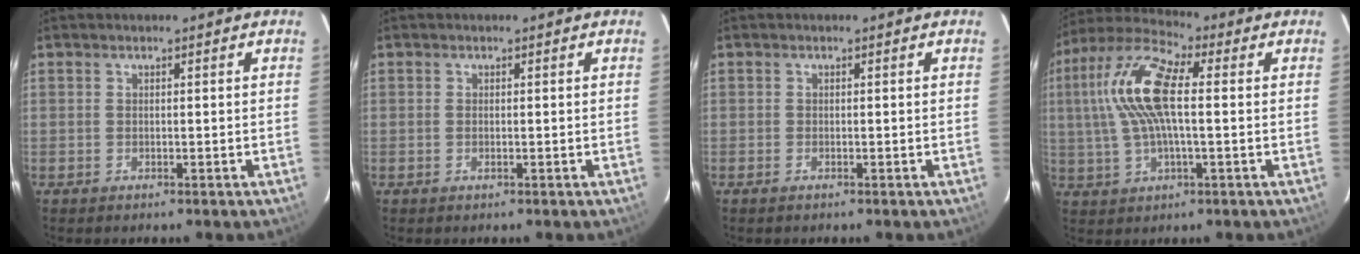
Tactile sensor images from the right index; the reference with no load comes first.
{"total": 0.5, "force": [-0.1, 0.2, 0.4], "torque": [-0.009, 0.001, -0.002]}
{"total": 0.5, "force": [-0.4, 0.2, 0.3], "torque": [-0.008, -0.001, -0.009]}
{"total": 13.9, "force": [1.7, 4.9, 12.9], "torque": [-0.262, 0.019, 0.025]}